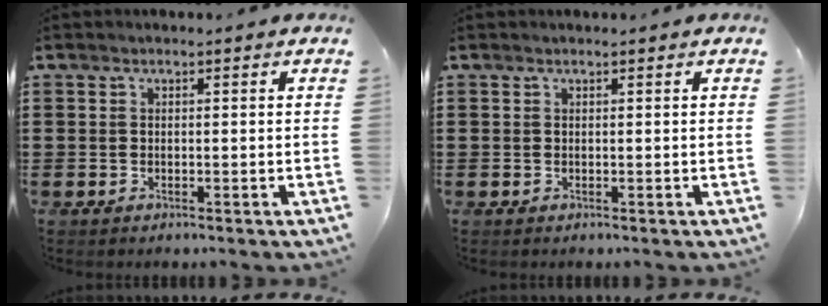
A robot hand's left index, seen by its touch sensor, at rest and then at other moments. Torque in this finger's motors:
{"motor_torque": [-0.23, 0.02, -0.01, -0.01]}